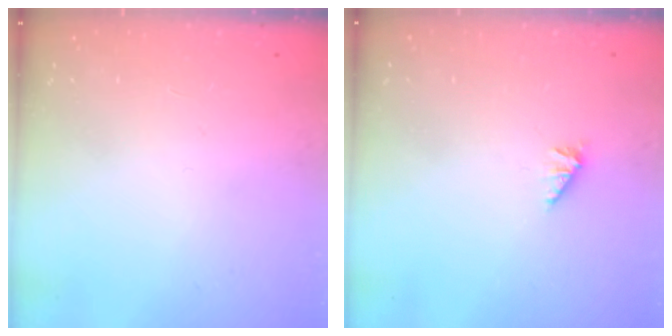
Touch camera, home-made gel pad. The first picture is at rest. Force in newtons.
{"total": 1.6, "press": 1.6, "slide": 0.4}